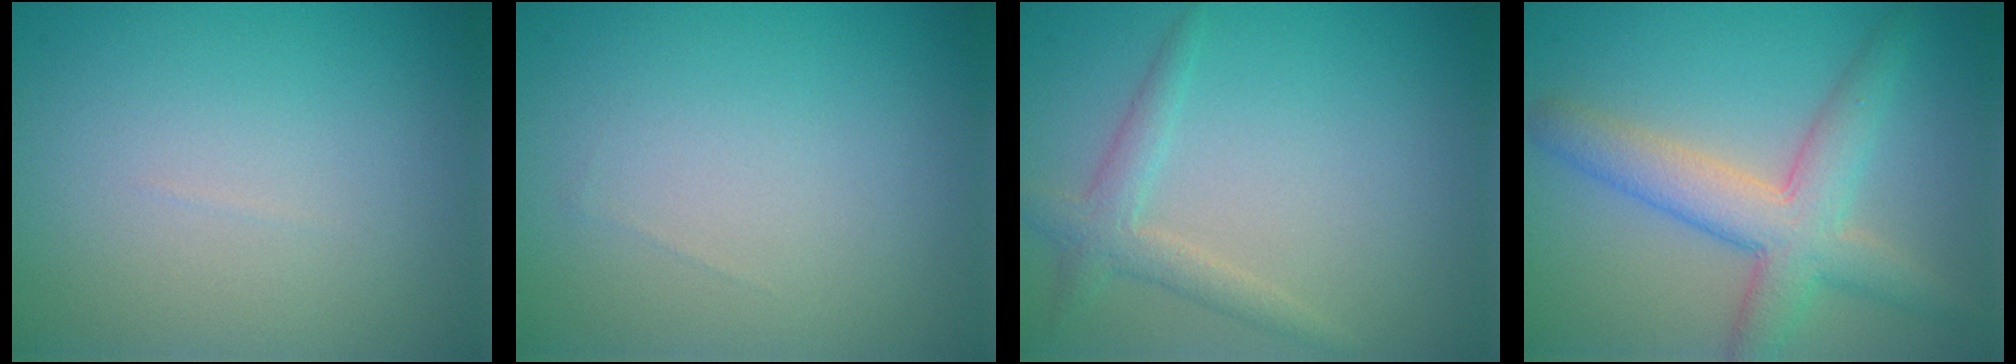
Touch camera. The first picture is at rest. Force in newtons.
{"total": 0.0}
{"total": 2.1, "press": 2.1, "slide": 0.0}
{"total": 5.4, "press": 5.4, "slide": 0.3}